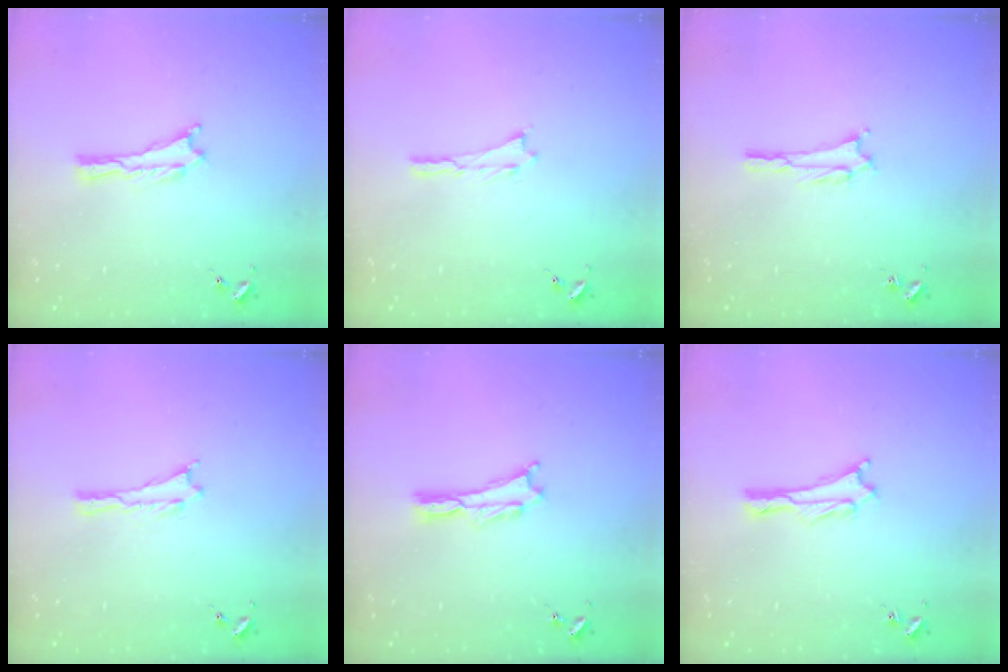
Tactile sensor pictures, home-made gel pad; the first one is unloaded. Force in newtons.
{"total": 0.0}
{"total": 1.5, "press": 1.5, "slide": 0.3}
{"total": 0.0}
{"total": 0.0}
{"total": 1.9, "press": 1.9, "slide": 0.1}